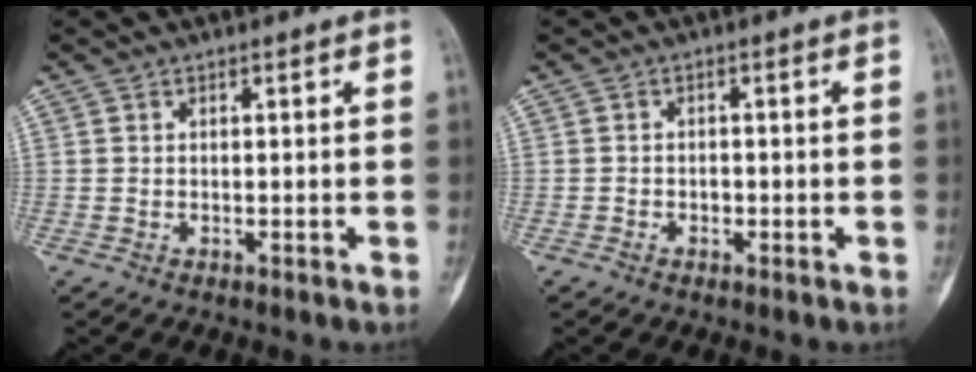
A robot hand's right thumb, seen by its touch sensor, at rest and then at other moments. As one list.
[{"total": 1.2, "force": [-0.4, 1.0, 0.5], "torque": [-0.001, 0.005, -0.008]}]